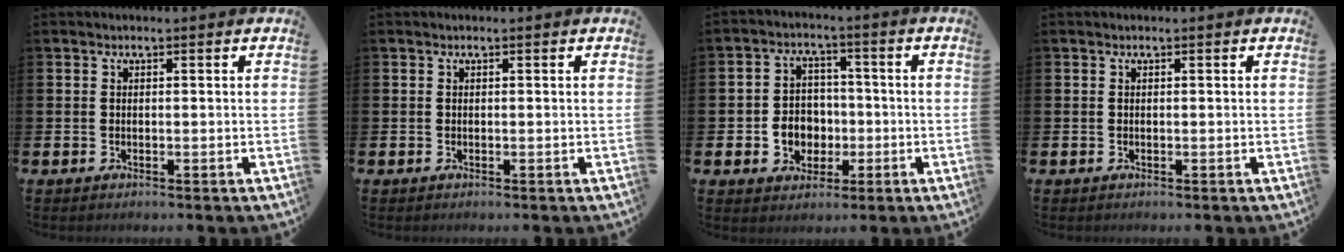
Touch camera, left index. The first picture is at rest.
{"total": 0.0}
{"total": 5.0, "force": [-0.8, 4.7, 1.6], "torque": [-0.031, 0.004, -0.020]}
{"total": 0.0}